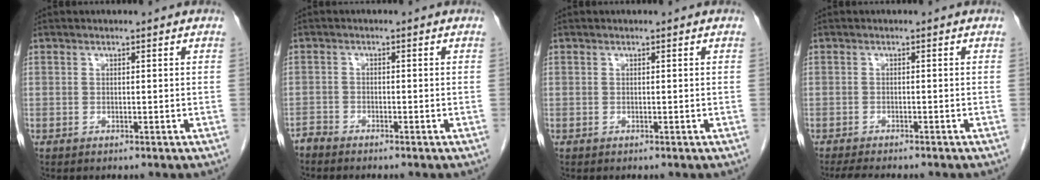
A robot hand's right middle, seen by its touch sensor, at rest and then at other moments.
{"total": 1.5, "force": [-1.4, 0.0, -0.2], "torque": [0.010, -0.004, -0.029]}
{"total": 0.0}
{"total": 5.7, "force": [-4.9, 0.9, 2.8], "torque": [-0.039, -0.011, -0.069]}